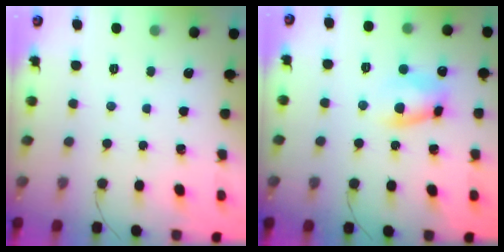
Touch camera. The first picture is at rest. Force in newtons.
{"total": 6.7, "press": 6.7, "slide": 0.2}